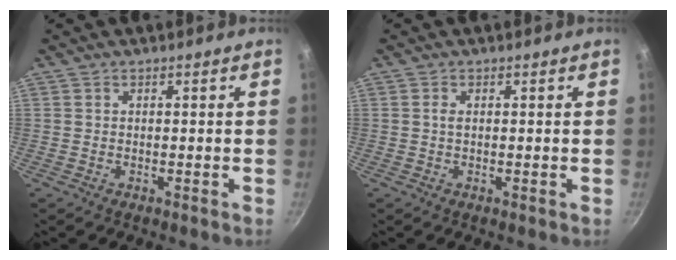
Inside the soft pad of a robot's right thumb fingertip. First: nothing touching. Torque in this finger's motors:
{"motor_torque": [1.78, 1.13, 0.00, 0.08, -0.06]}